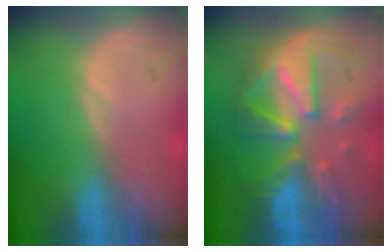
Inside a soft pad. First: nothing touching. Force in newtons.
{"total": 10.6, "press": 10.6, "slide": 0.9}